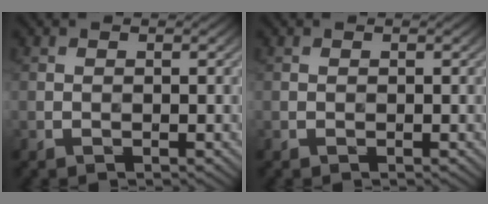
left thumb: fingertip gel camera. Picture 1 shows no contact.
{"total": 0.0}